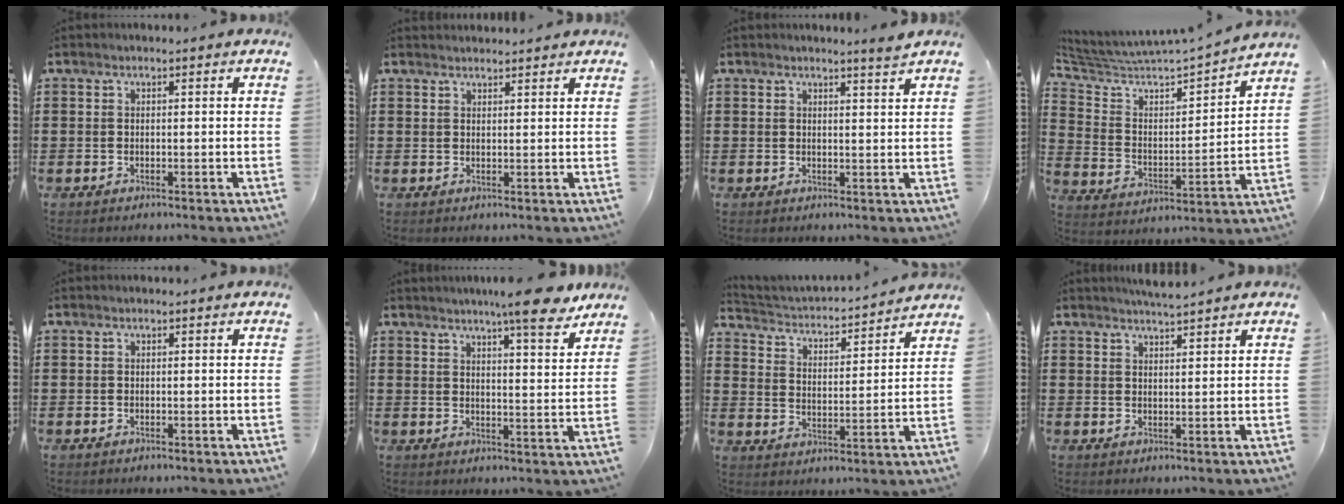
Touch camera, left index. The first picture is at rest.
{"total": 1.5, "force": [1.5, 0.0, 0.1], "torque": [-0.004, 0.001, 0.029]}
{"total": 2.2, "force": [2.0, -0.5, 0.7], "torque": [-0.011, -0.006, 0.037]}
{"total": 4.4, "force": [4.1, 0.8, 1.4], "torque": [-0.056, -0.042, 0.061]}
{"total": 0.0}
{"total": 8.4, "force": [7.0, 0.2, 4.6], "torque": [-0.075, -0.030, 0.118]}
{"total": 2.6, "force": [2.6, 0.1, 0.3], "torque": [-0.027, -0.031, 0.034]}
{"total": 3.1, "force": [3.0, -0.2, 0.8], "torque": [-0.022, -0.006, 0.056]}